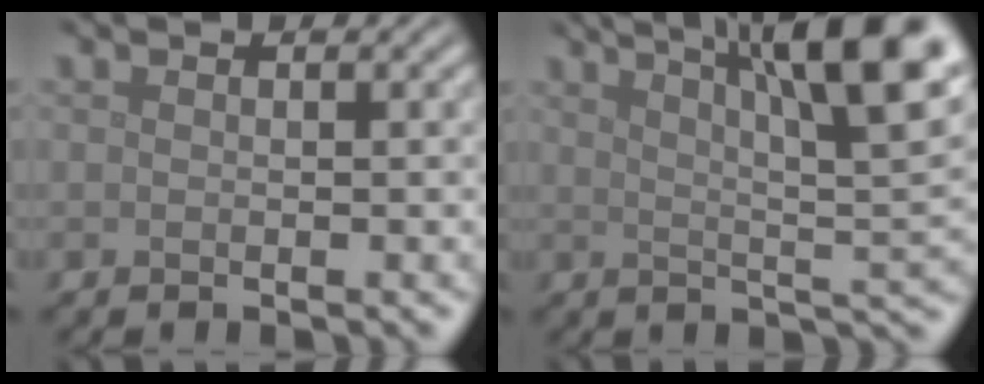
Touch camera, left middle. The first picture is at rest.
{"total": 13.1, "force": [6.3, 3.4, 10.9], "torque": [-0.125, 0.021, 0.089]}